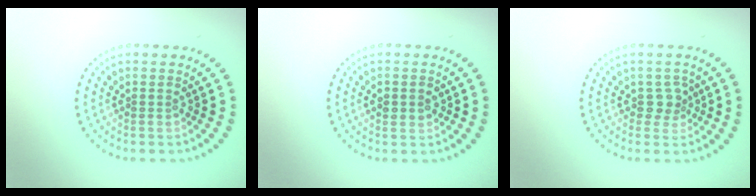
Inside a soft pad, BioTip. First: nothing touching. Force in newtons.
{"total": 1.5, "press": 1.4, "slide": 0.1}
{"total": 1.7, "press": 1.6, "slide": 0.7}